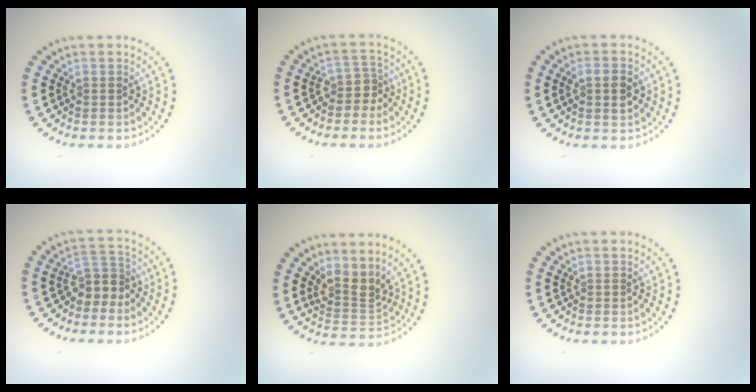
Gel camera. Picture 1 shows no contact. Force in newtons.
{"total": 2.2, "press": 1.6, "slide": 1.5}
{"total": 2.2, "press": 2.2, "slide": 0.2}
{"total": 2.7, "press": 2.1, "slide": 1.8}
{"total": 2.8, "press": 2.0, "slide": 1.9}
{"total": 0.0}